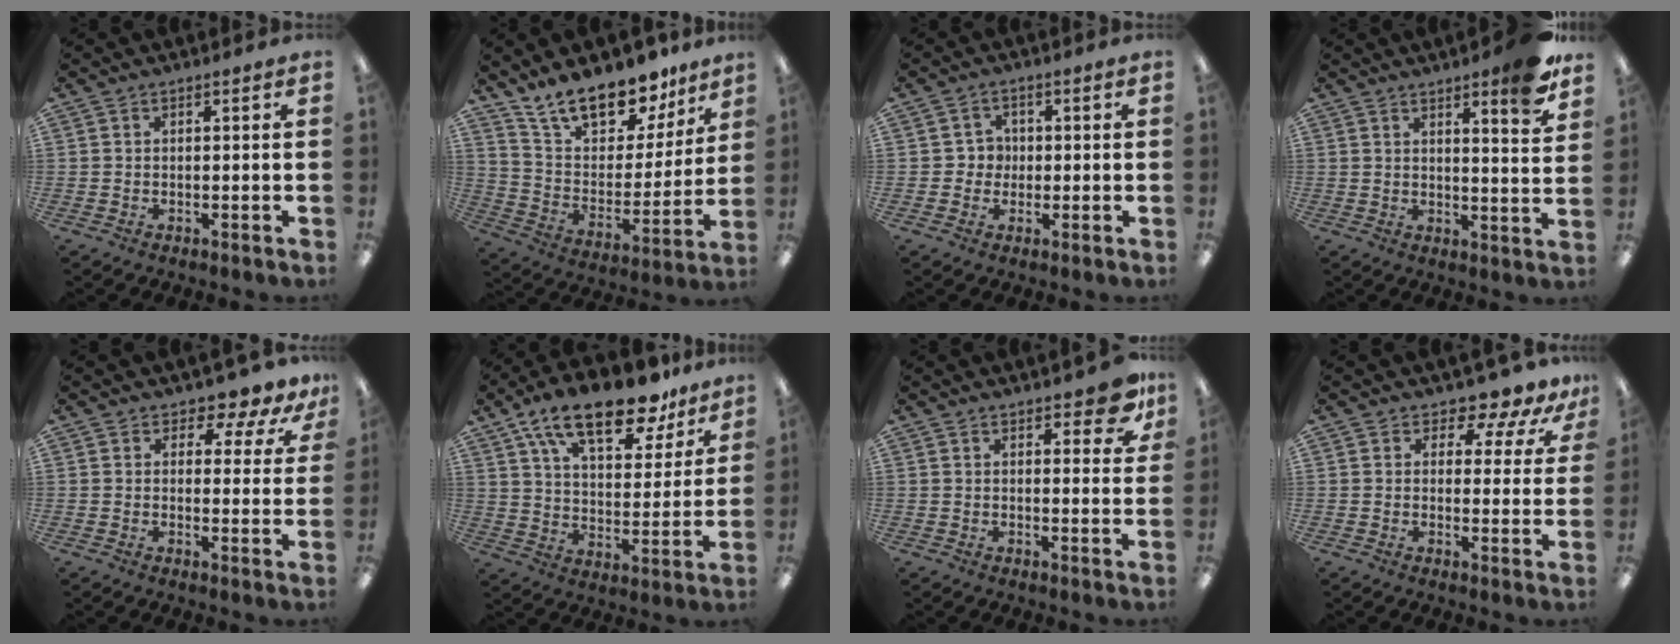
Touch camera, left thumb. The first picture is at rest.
{"total": 17.3, "force": [14.2, 7.4, 6.6], "torque": [-0.119, -0.100, 0.255]}
{"total": 3.8, "force": [-0.1, 3.7, 0.8], "torque": [-0.025, 0.012, -0.006]}
{"total": 8.5, "force": [6.2, 1.2, 5.8], "torque": [-0.069, -0.040, 0.096]}
{"total": 5.7, "force": [4.8, 2.3, 2.1], "torque": [-0.028, -0.034, 0.082]}
{"total": 18.6, "force": [13.3, 7.0, 11.0], "torque": [-0.182, -0.074, 0.226]}
{"total": 7.4, "force": [5.3, 2.6, 4.5], "torque": [-0.043, -0.029, 0.086]}
{"total": 7.3, "force": [6.3, 2.4, 2.7], "torque": [-0.038, -0.045, 0.111]}